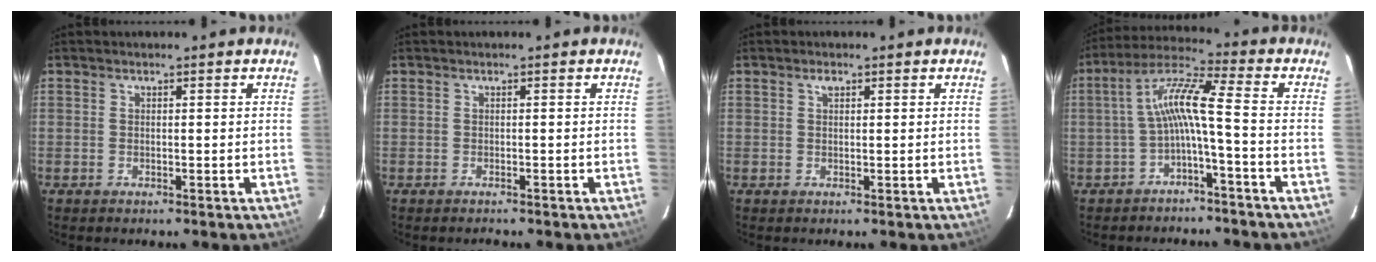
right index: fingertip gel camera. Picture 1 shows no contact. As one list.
[{"total": 1.0, "force": [-0.9, 0.3, 0.2], "torque": [-0.008, -0.001, -0.010]}, {"total": 0.9, "force": [0.5, 0.5, 0.6], "torque": [-0.011, 0.005, 0.009]}, {"total": 8.2, "force": [-2.3, 0.1, 7.9], "torque": [-0.175, 0.021, -0.043]}]